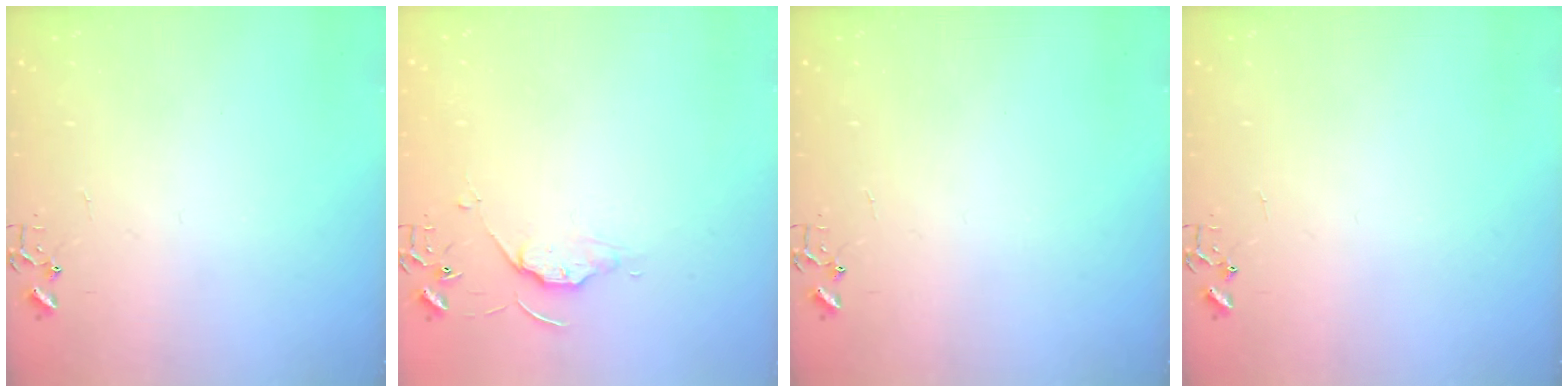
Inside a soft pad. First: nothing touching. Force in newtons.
{"total": 6.1, "press": 6.0, "slide": 0.6}
{"total": 0.0}
{"total": 0.0}